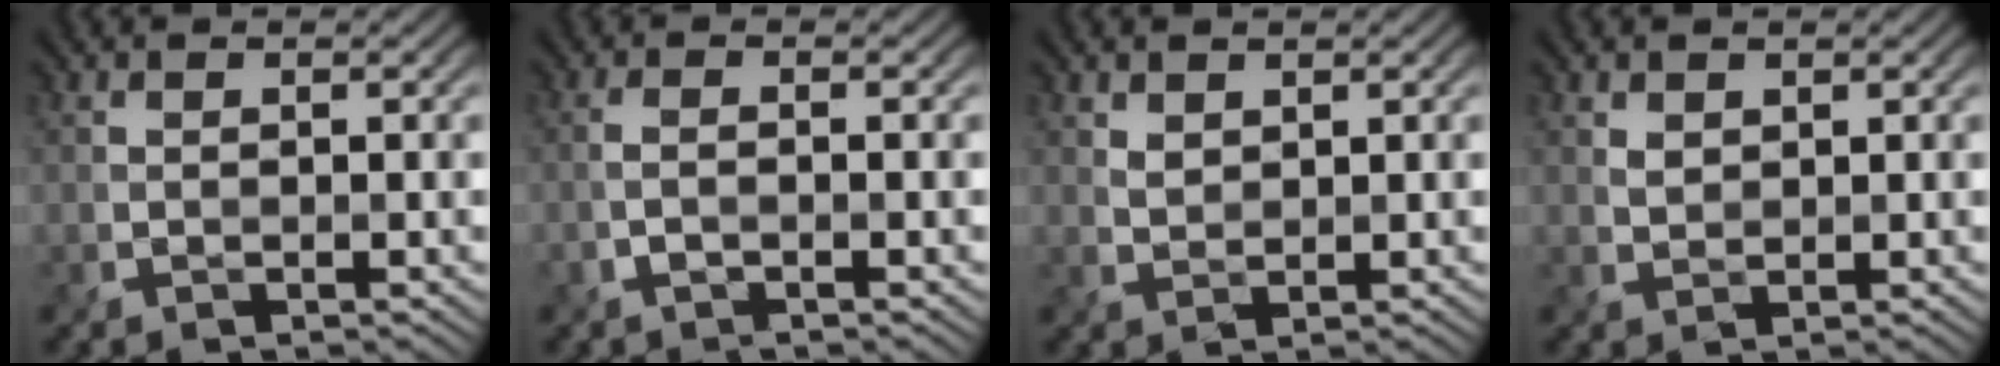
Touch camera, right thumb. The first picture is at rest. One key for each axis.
{"total": 1.3, "fx": -0.8, "fy": 0.2, "fz": 1.0, "tx": -0.023, "ty": 0.001, "tz": -0.021}
{"total": 1.3, "fx": 1.1, "fy": 0.7, "fz": 0.3, "tx": -0.013, "ty": -0.003, "tz": 0.028}
{"total": 1.0, "fx": 0.8, "fy": 0.7, "fz": 0.2, "tx": -0.010, "ty": -0.003, "tz": 0.020}